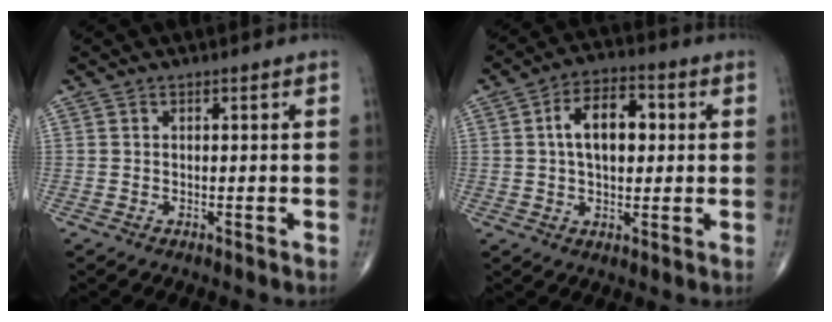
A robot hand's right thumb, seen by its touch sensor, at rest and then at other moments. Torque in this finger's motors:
{"motor_torque": [0.36, 2.29, 1.29, 0.23, 0.07]}